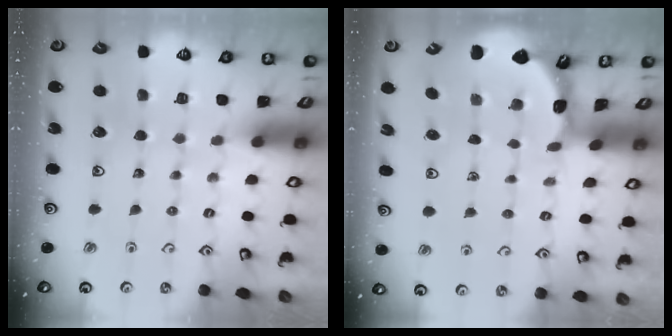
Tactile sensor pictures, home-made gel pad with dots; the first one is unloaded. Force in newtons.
{"total": 1.7, "press": 1.7, "slide": 0.1}